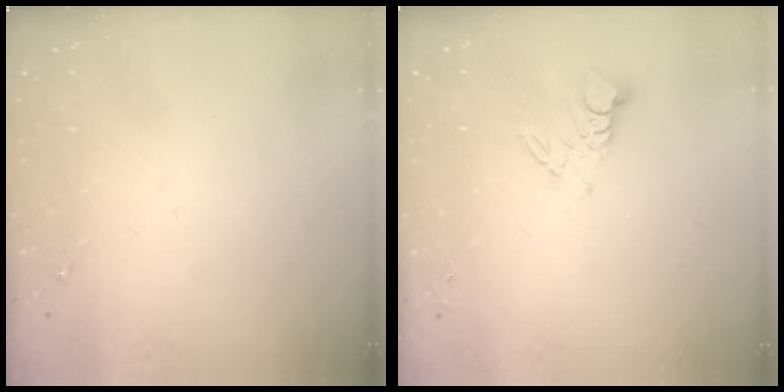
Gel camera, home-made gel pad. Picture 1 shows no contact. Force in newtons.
{"total": 6.2, "press": 6.1, "slide": 0.4}